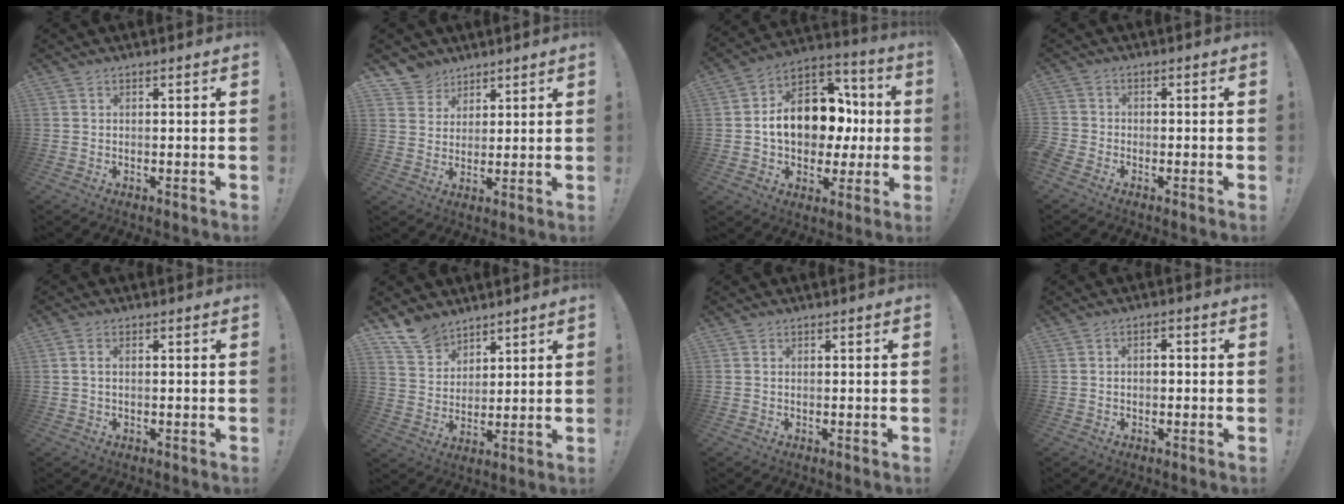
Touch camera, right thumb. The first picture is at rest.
{"total": 6.6, "force": [4.7, 4.6, 0.2], "torque": [-0.001, -0.041, 0.092]}
{"total": 18.0, "force": [0.6, 12.8, 12.8], "torque": [-0.210, 0.014, 0.021]}
{"total": 2.7, "force": [-2.1, 1.1, 1.3], "torque": [-0.038, 0.006, -0.041]}
{"total": 1.8, "force": [0.5, 0.9, 1.5], "torque": [-0.023, 0.002, 0.008]}
{"total": 9.9, "force": [8.1, 5.4, 2.0], "torque": [-0.039, -0.058, 0.158]}
{"total": 0.0}
{"total": 2.2, "force": [-1.4, 1.1, 1.2], "torque": [-0.024, 0.011, -0.025]}